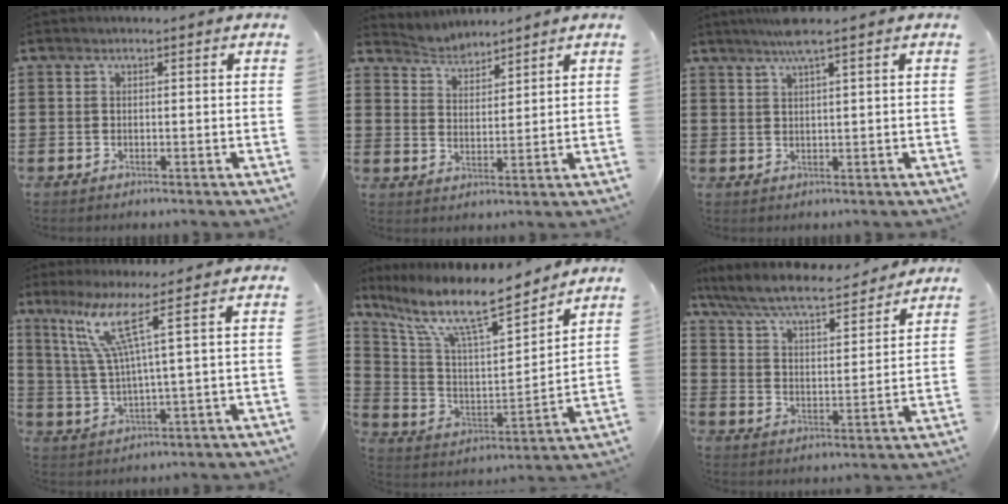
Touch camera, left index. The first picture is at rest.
{"total": 3.4, "force": [3.3, 0.5, -0.6], "torque": [-0.004, -0.013, 0.059]}
{"total": 3.4, "force": [2.4, -0.2, 2.5], "torque": [-0.054, 0.002, 0.042]}
{"total": 9.1, "force": [4.2, -0.3, 8.0], "torque": [-0.182, -0.013, 0.066]}
{"total": 12.5, "force": [9.6, 2.2, 7.6], "torque": [-0.177, -0.058, 0.160]}
{"total": 7.2, "force": [6.6, 0.5, 2.9], "torque": [-0.083, -0.041, 0.111]}